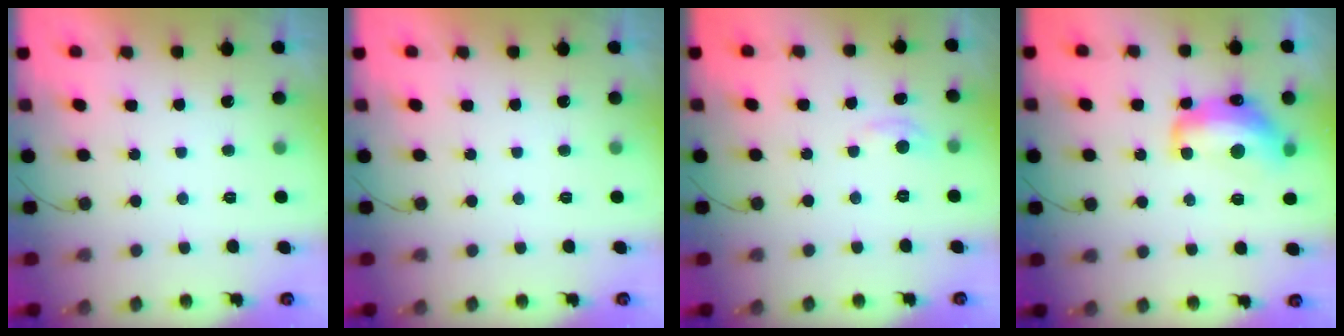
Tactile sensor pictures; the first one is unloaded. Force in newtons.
{"total": 0.0}
{"total": 3.1, "press": 3.1, "slide": 0.4}
{"total": 13.9, "press": 13.9, "slide": 0.9}